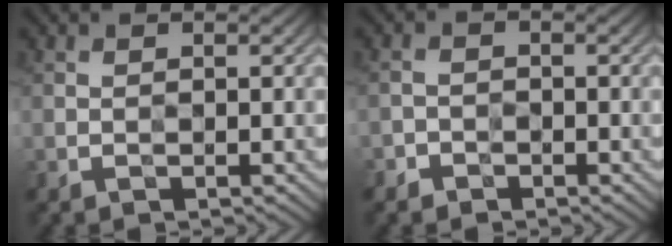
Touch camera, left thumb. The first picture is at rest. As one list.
[{"total": 1.3, "force": [-1.2, 0.6, -0.4], "torque": [0.018, 0.007, -0.031]}]